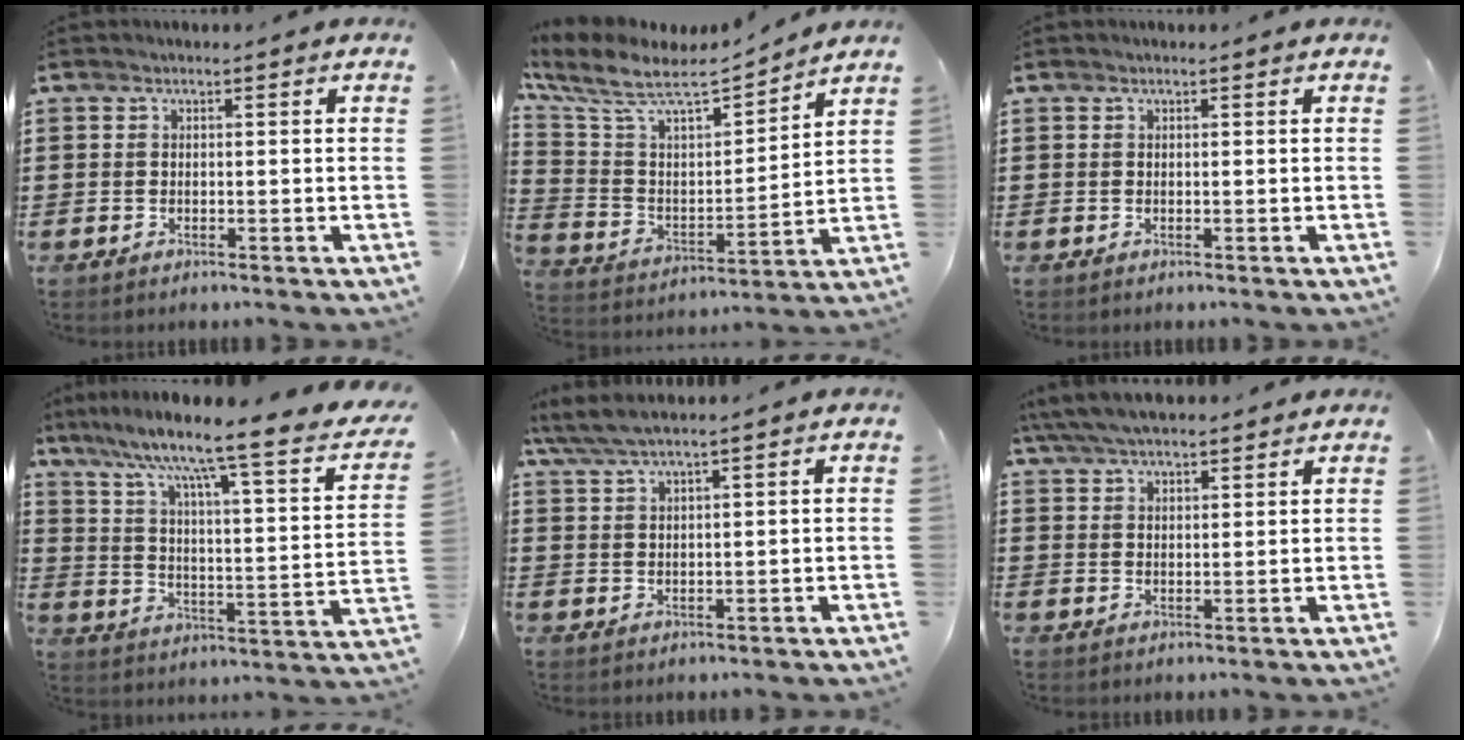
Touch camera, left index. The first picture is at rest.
{"total": 8.0, "force": [6.6, 1.9, 4.0], "torque": [-0.109, -0.045, 0.108]}
{"total": 0.0}
{"total": 8.2, "force": [6.2, -0.3, 5.3], "torque": [-0.119, -0.062, 0.087]}
{"total": 3.6, "force": [2.8, 0.1, 2.2], "torque": [-0.050, -0.001, 0.052]}
{"total": 5.4, "force": [4.9, 0.9, 2.2], "torque": [-0.057, -0.007, 0.091]}